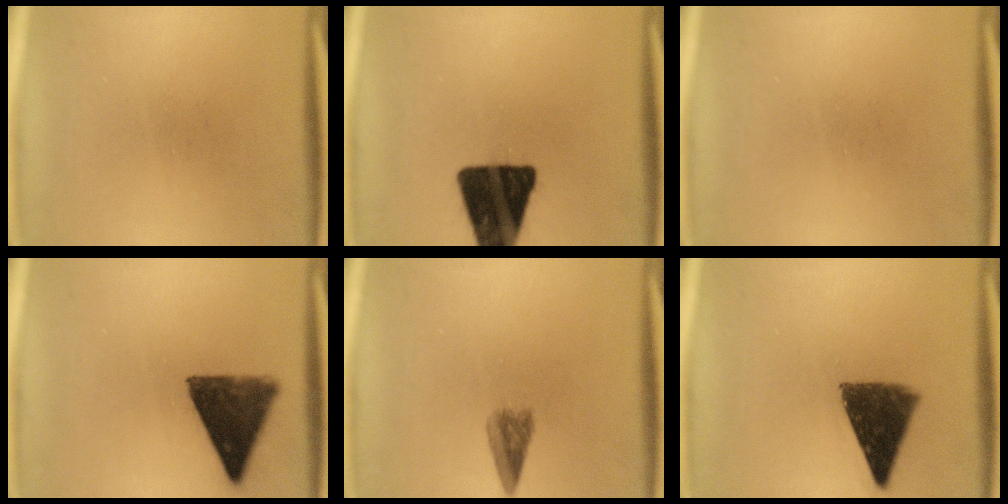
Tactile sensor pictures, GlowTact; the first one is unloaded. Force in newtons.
{"total": 18.7}
{"total": 0.0}
{"total": 11.5}
{"total": 3.0}
{"total": 10.4}